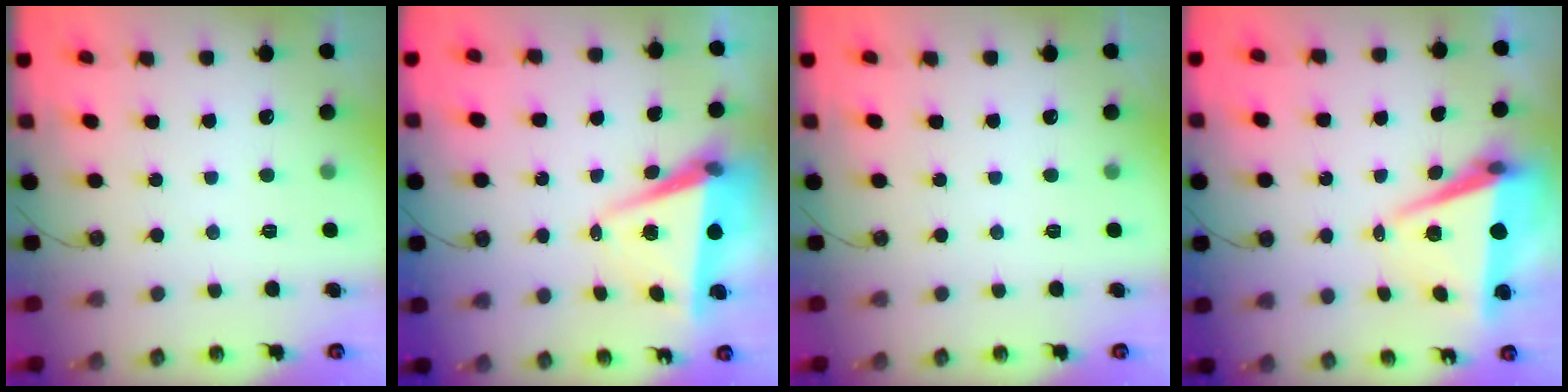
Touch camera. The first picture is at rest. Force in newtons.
{"total": 6.6, "press": 4.7, "slide": 4.7}
{"total": 0.0}
{"total": 7.7, "press": 6.4, "slide": 4.3}